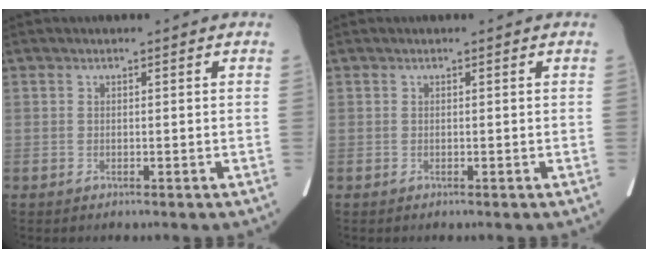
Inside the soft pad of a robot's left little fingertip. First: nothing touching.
{"total": 0.0}